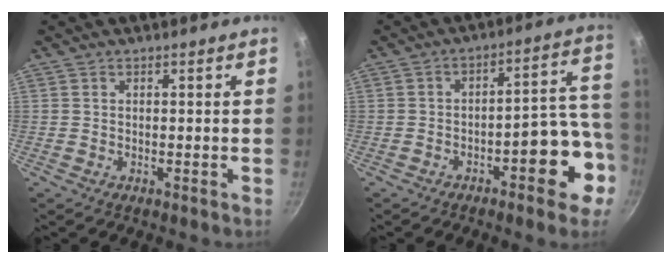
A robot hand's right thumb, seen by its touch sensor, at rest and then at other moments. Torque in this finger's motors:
{"motor_torque": [1.72, 1.56, 1.35, -0.65, 0.06]}